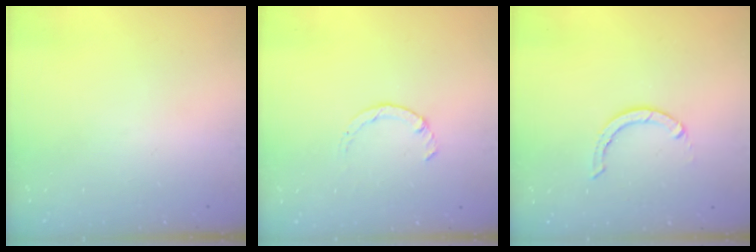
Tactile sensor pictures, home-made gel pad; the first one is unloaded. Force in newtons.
{"total": 2.2, "press": 2.1, "slide": 0.4}
{"total": 2.9, "press": 2.9, "slide": 0.1}